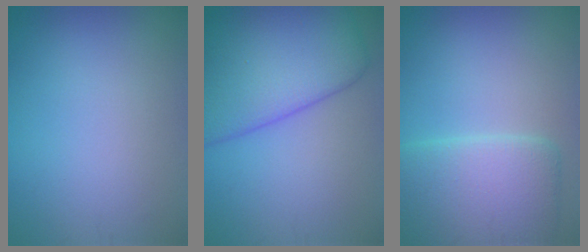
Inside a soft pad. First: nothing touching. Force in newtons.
{"total": 10.8, "press": 10.8, "slide": 0.5}
{"total": 6.8, "press": 6.8, "slide": 0.1}